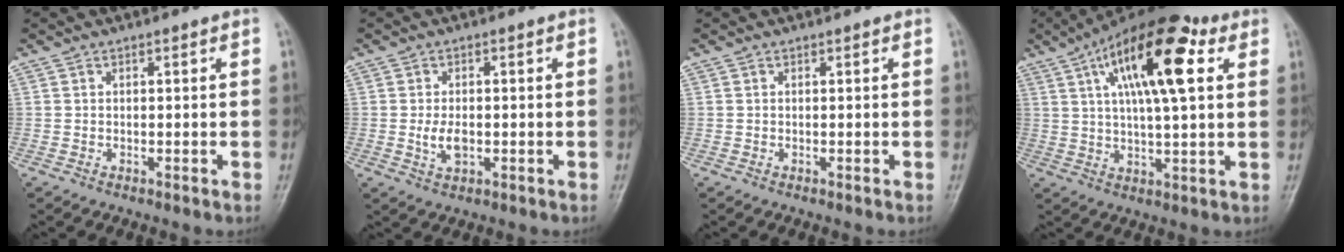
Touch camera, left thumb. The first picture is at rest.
{"total": 3.6, "force": [-0.7, 2.1, 2.9], "torque": [-0.055, 0.001, -0.009]}
{"total": 0.0}
{"total": 18.2, "force": [6.5, 6.4, 15.8], "torque": [-0.243, 0.005, 0.096]}